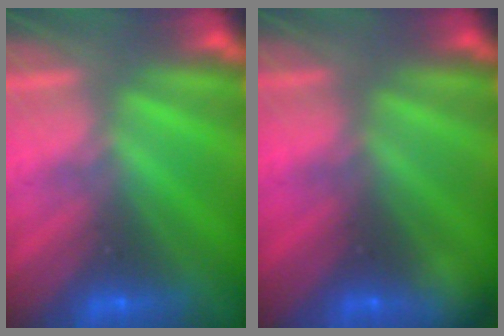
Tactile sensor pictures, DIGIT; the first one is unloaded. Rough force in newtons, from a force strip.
{"total": 2.3}